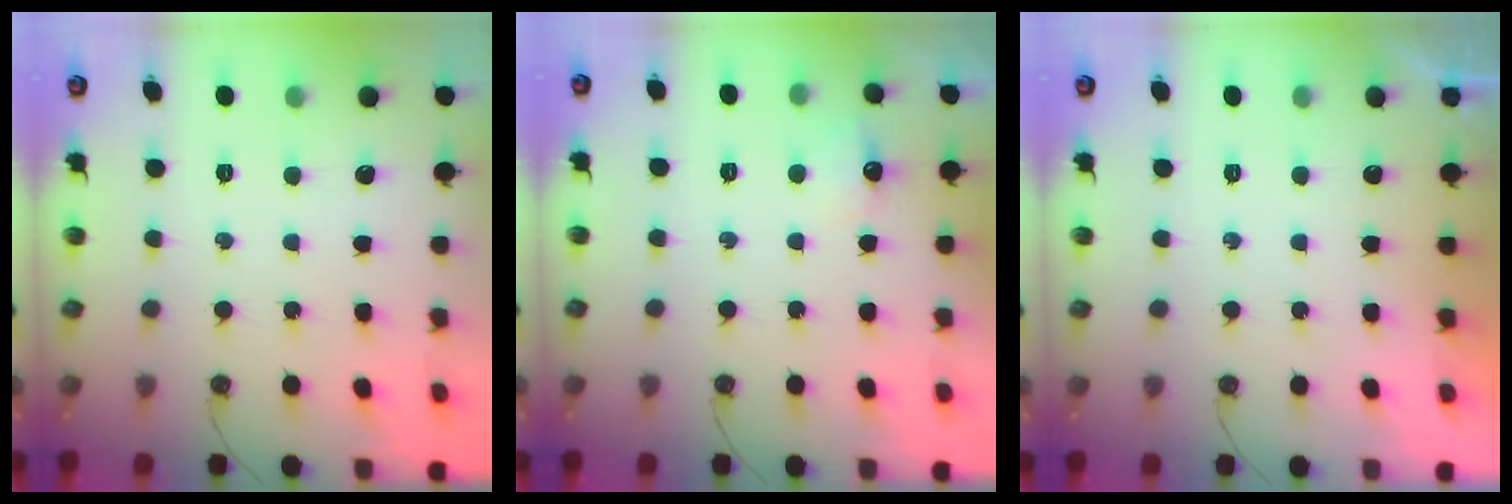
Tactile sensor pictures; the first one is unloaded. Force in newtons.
{"total": 5.6, "press": 5.5, "slide": 0.7}
{"total": 0.0}